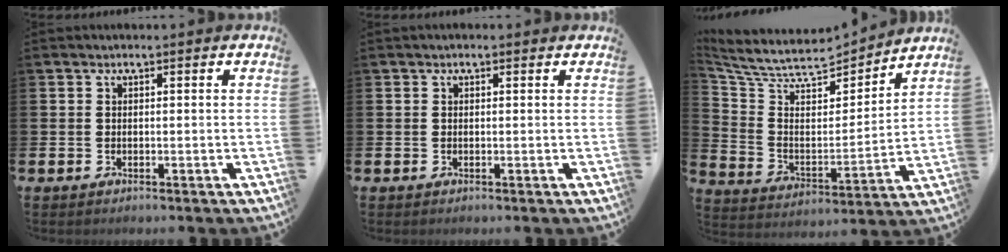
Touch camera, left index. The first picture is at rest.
{"total": 0.0}
{"total": 7.5, "force": [6.8, 2.4, 2.2], "torque": [-0.084, -0.057, 0.115]}